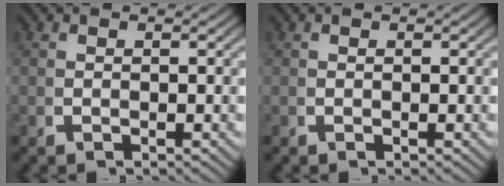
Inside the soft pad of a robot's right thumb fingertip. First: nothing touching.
{"total": 0.0}